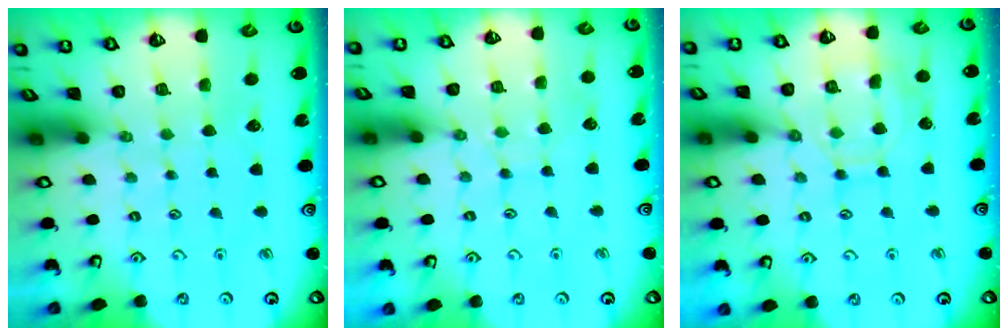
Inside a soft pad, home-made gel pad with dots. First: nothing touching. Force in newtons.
{"total": 5.5, "press": 5.5, "slide": 0.5}
{"total": 10.8, "press": 10.7, "slide": 1.0}